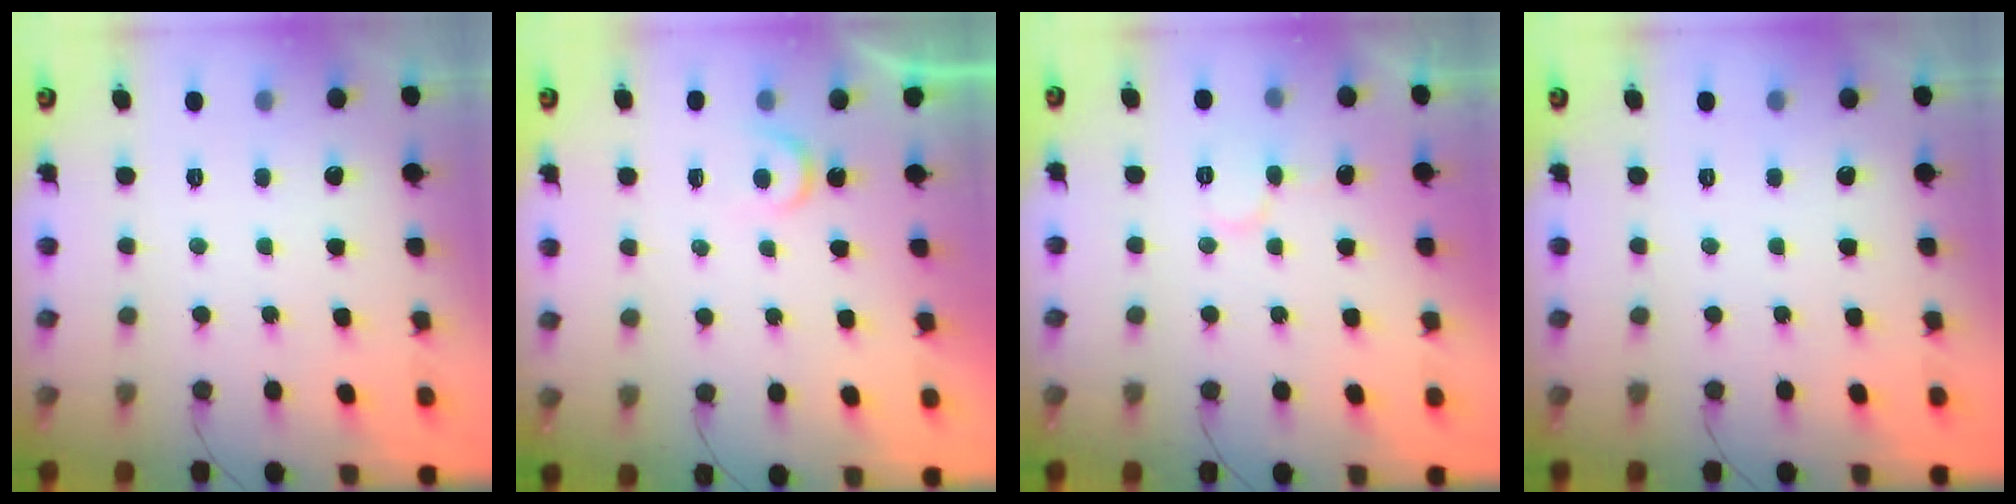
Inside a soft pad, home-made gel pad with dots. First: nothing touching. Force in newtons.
{"total": 3.5, "press": 3.5, "slide": 0.3}
{"total": 7.0, "press": 7.0, "slide": 0.6}
{"total": 0.0}